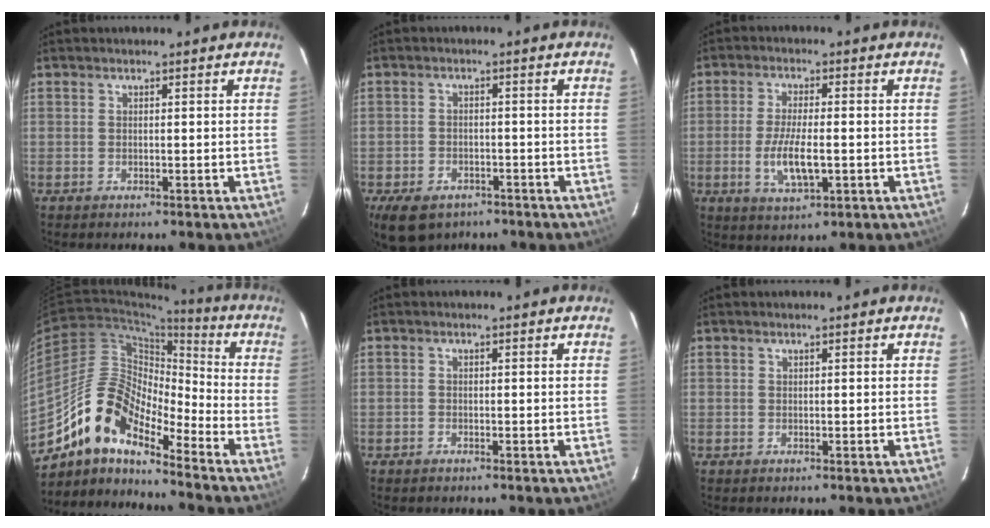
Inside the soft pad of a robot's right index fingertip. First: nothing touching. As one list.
[{"total": 9.9, "force": [-6.4, 6.1, 4.5], "torque": [-0.105, -0.004, -0.095]}, {"total": 7.8, "force": [-1.8, 2.5, 7.1], "torque": [-0.143, -0.009, -0.031]}, {"total": 14.2, "force": [-11.3, 4.4, 7.4], "torque": [-0.128, 0.008, -0.224]}, {"total": 0.7, "force": [-0.6, 0.4, 0.0], "torque": [-0.003, 0.002, -0.014]}, {"total": 0.0}]